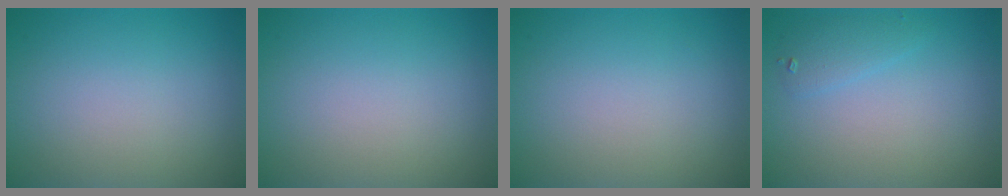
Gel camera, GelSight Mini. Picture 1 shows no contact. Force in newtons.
{"total": 0.0}
{"total": 0.0}
{"total": 1.4, "press": 1.4, "slide": 0.0}